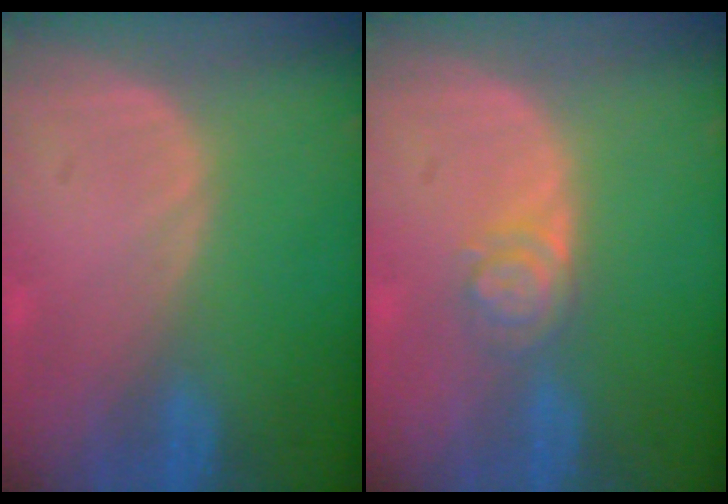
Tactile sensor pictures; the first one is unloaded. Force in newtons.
{"total": 3.8, "press": 3.4, "slide": 1.7}